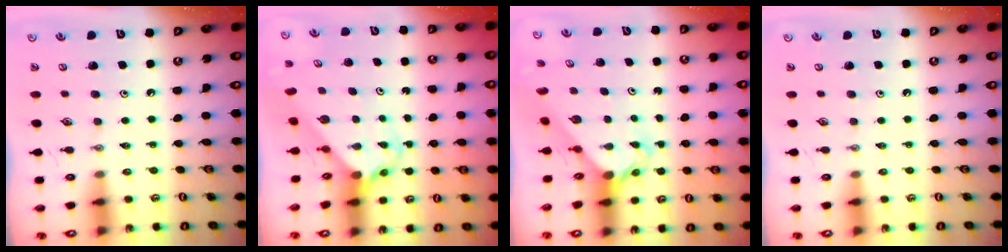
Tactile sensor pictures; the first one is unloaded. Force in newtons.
{"total": 3.9, "press": 3.8, "slide": 0.6}
{"total": 2.6, "press": 2.6, "slide": 0.3}
{"total": 0.0}